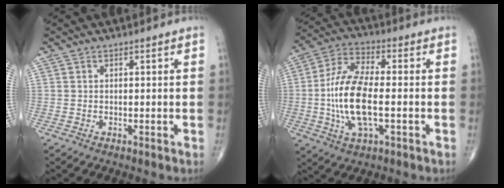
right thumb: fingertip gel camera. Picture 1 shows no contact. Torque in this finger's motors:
{"motor_torque": [0.00, 1.45, 1.54, 0.01, 0.45]}